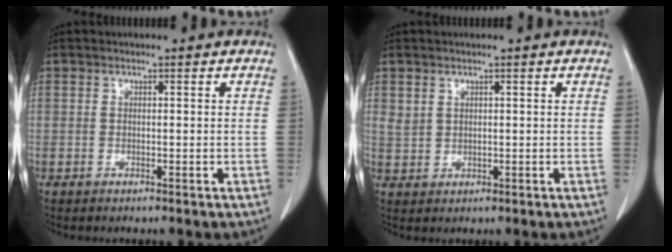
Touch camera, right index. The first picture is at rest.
{"total": 2.0, "force": [1.3, 1.5, 0.5], "torque": [-0.004, -0.001, 0.029]}